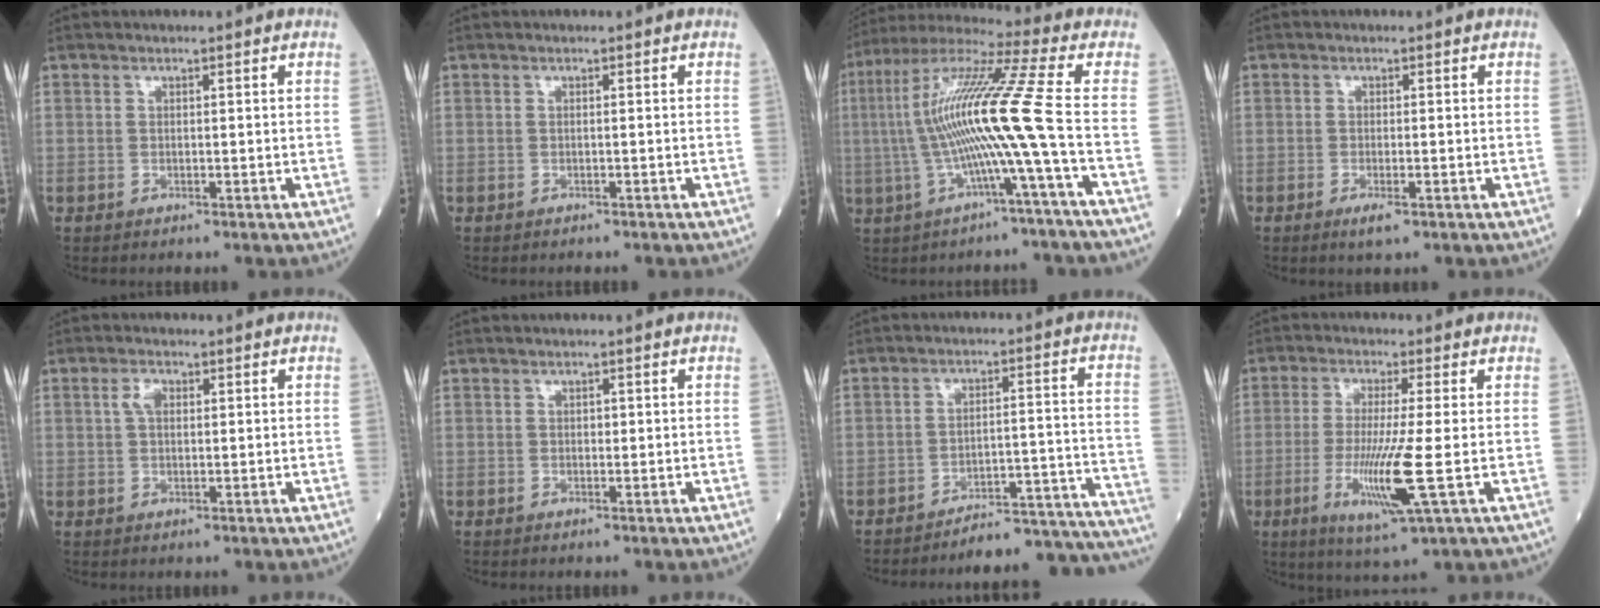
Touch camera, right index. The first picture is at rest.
{"total": 0.7, "force": [-0.6, 0.1, 0.3], "torque": [-0.011, -0.002, -0.008]}
{"total": 14.6, "force": [-1.8, -2.1, 14.3], "torque": [-0.283, 0.019, -0.042]}
{"total": 2.1, "force": [-1.1, 0.3, 1.8], "torque": [-0.032, -0.005, -0.018]}
{"total": 2.4, "force": [0.8, 1.2, 1.9], "torque": [-0.041, 0.008, 0.015]}
{"total": 0.5, "force": [0.1, 0.4, 0.3], "torque": [-0.006, 0.000, 0.002]}
{"total": 16.4, "force": [-16.3, 0.8, 2.1], "torque": [0.013, 0.042, -0.205]}
{"total": 9.7, "force": [-2.2, -0.6, 9.4], "torque": [-0.192, -0.028, -0.043]}